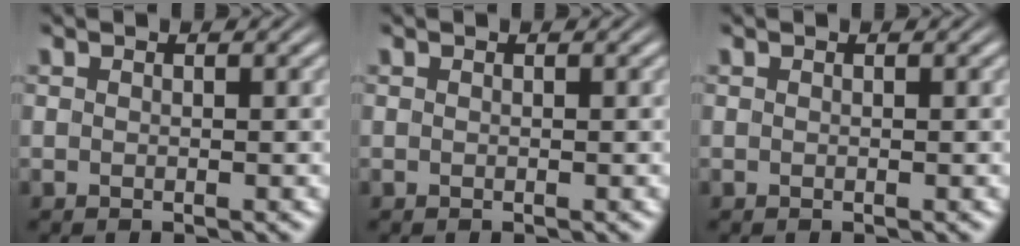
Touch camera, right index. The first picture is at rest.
{"total": 0.0}
{"total": 0.0}